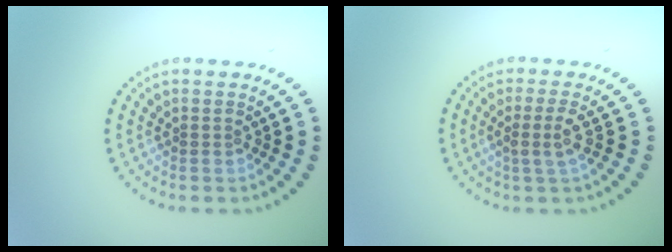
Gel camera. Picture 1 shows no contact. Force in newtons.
{"total": 2.1, "press": 1.6, "slide": 1.3}